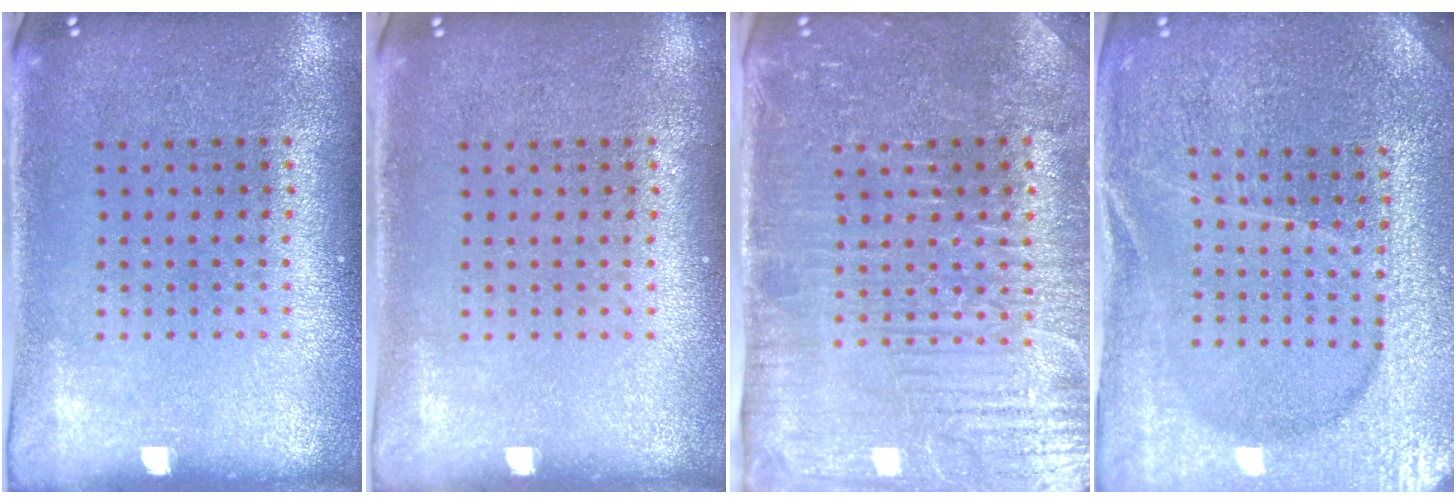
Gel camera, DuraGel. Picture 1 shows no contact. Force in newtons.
{"total": 0.0}
{"total": 4.8, "press": 4.4, "slide": 1.7}
{"total": 4.2, "press": 4.0, "slide": 1.2}